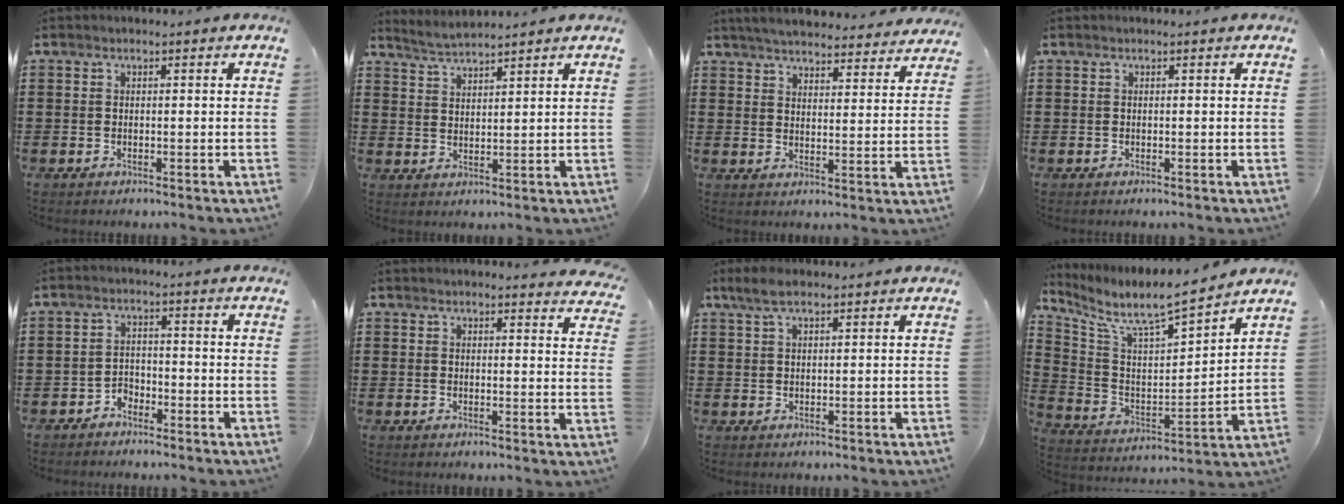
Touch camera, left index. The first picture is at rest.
{"total": 2.8, "force": [2.7, -0.5, 0.0], "torque": [-0.010, -0.010, 0.051]}
{"total": 4.9, "force": [4.8, -0.1, 0.9], "torque": [-0.038, -0.027, 0.085]}
{"total": 0.0}
{"total": 2.4, "force": [-2.3, 0.8, 0.0], "torque": [-0.011, -0.001, -0.052]}
{"total": 2.6, "force": [2.6, -0.2, 0.4], "torque": [-0.007, -0.014, 0.048]}
{"total": 3.3, "force": [2.0, 0.9, 2.4], "torque": [-0.050, 0.004, 0.038]}
{"total": 6.6, "force": [5.9, 0.8, 2.9], "torque": [-0.088, -0.052, 0.093]}